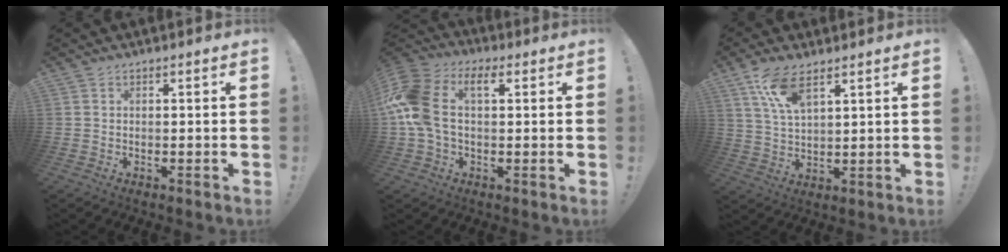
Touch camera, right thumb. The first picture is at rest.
{"total": 13.2, "force": [1.9, 8.3, 10.2], "torque": [-0.225, 0.009, 0.033]}
{"total": 9.1, "force": [6.1, 3.5, 5.7], "torque": [-0.108, -0.022, 0.114]}